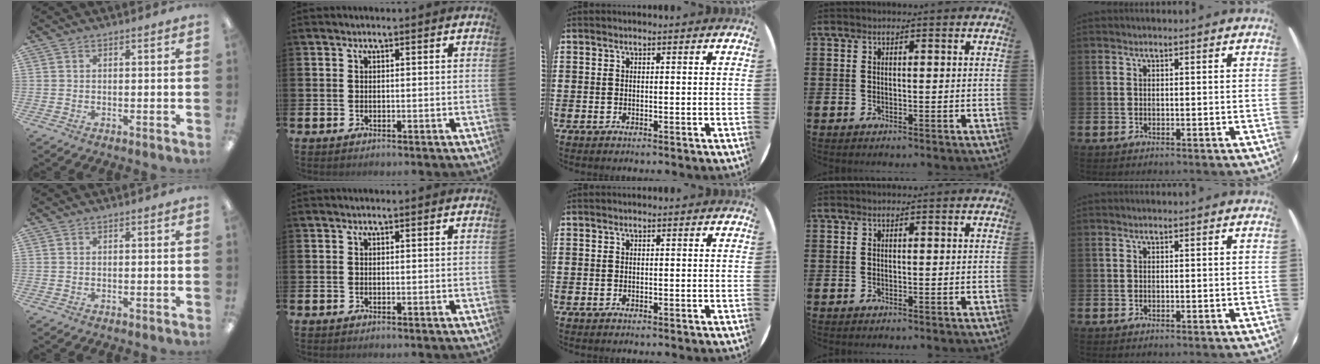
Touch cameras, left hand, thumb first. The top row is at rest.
{}